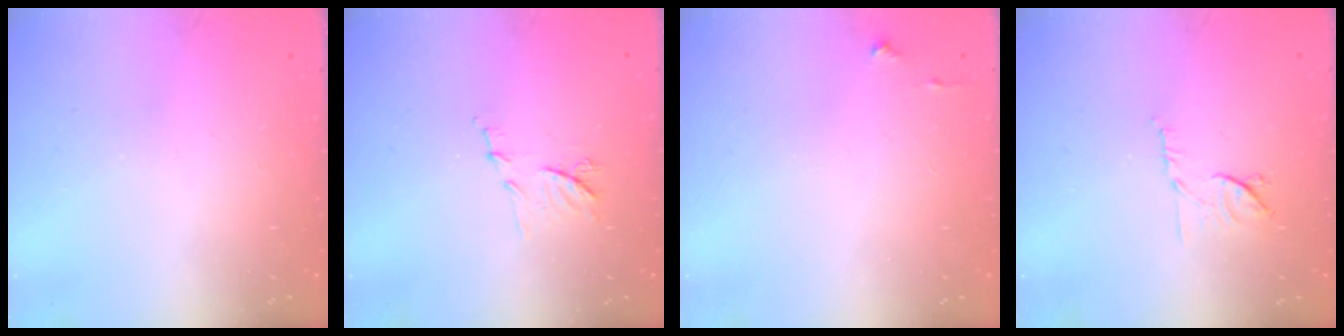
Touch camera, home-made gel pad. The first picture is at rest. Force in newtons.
{"total": 6.9, "press": 6.9, "slide": 0.5}
{"total": 2.7, "press": 2.6, "slide": 0.4}
{"total": 7.8, "press": 7.8, "slide": 0.9}